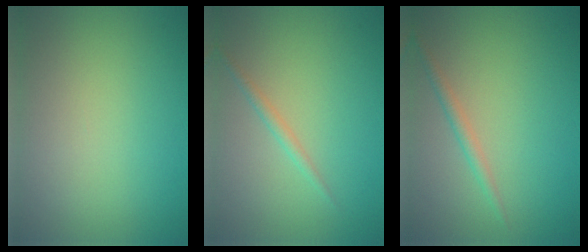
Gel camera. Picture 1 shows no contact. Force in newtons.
{"total": 1.1, "press": 1.1, "slide": 0.0}
{"total": 1.4, "press": 1.4, "slide": 0.0}